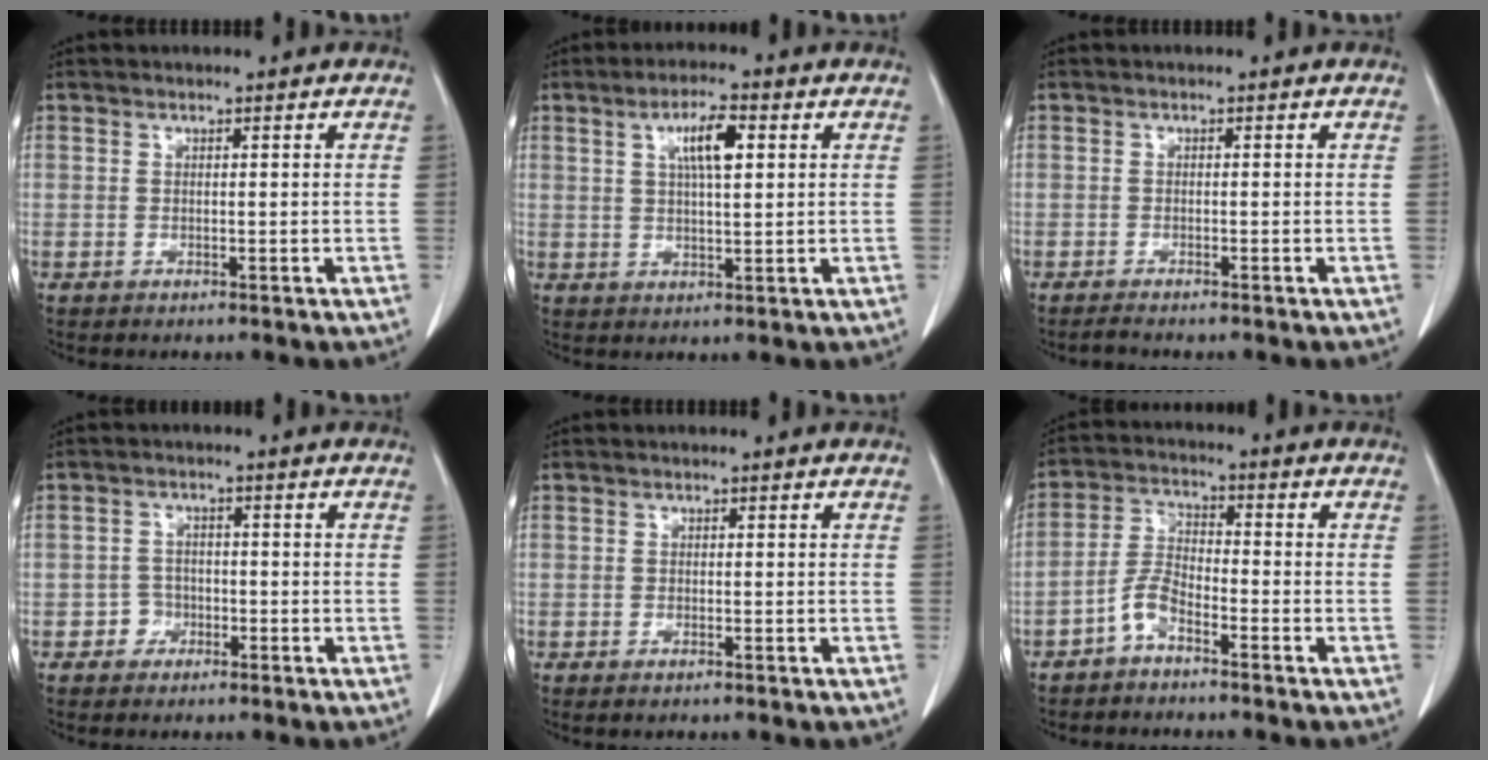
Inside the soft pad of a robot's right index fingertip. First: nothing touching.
{"total": 6.0, "force": [2.0, 1.1, 5.5], "torque": [-0.099, 0.006, 0.035]}
{"total": 1.7, "force": [-1.6, 0.0, 0.7], "torque": [-0.016, -0.003, -0.024]}
{"total": 2.4, "force": [-1.1, 2.1, 0.1], "torque": [0.004, 0.012, -0.022]}
{"total": 0.6, "force": [-0.4, 0.1, 0.5], "torque": [-0.012, -0.002, -0.002]}
{"total": 4.3, "force": [-3.1, 1.2, 2.8], "torque": [-0.064, 0.007, -0.063]}